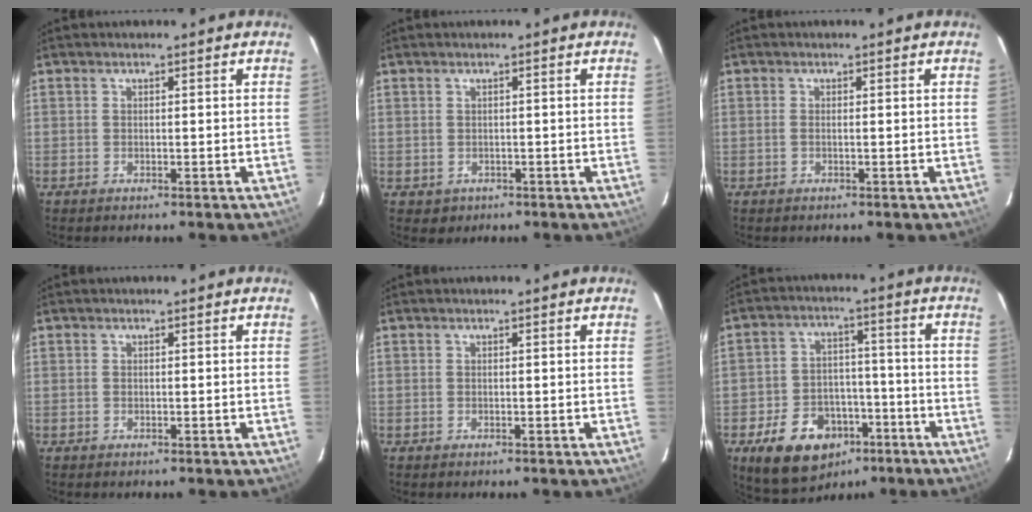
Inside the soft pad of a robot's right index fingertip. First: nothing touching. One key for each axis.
{"total": 2.0, "fx": -0.2, "fy": 2.0, "fz": 0.3, "tx": -0.002, "ty": 0.000, "tz": 0.003}
{"total": 0.6, "fx": -0.1, "fy": 0.0, "fz": 0.6, "tx": -0.010, "ty": 0.003, "tz": -0.003}
{"total": 0.0}
{"total": 0.0}
{"total": 14.7, "fx": -8.2, "fy": 10.2, "fz": 6.8, "tx": -0.154, "ty": 0.023, "tz": -0.107}